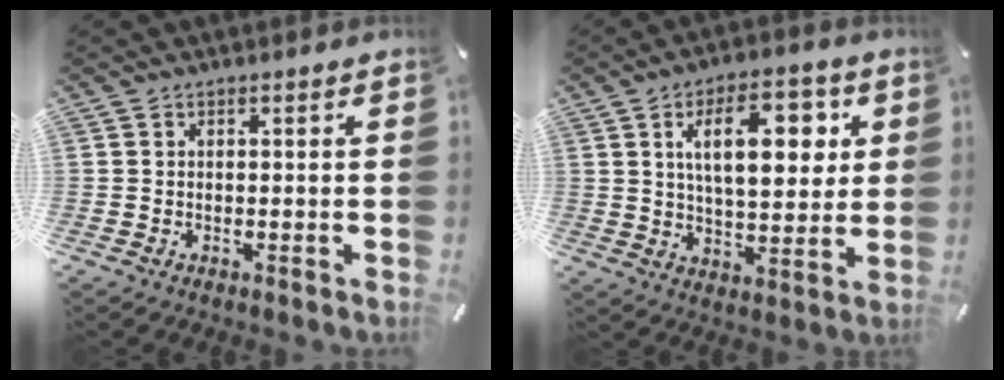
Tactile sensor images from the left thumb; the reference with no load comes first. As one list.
[{"total": 15.7, "force": [5.3, 7.6, 12.6], "torque": [-0.185, -0.004, 0.084]}]